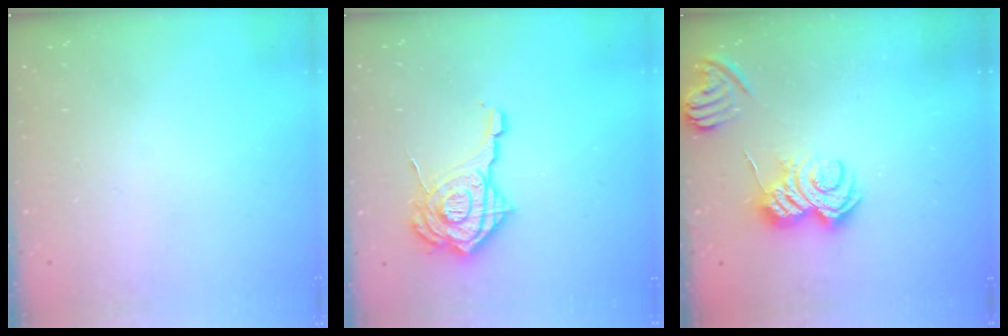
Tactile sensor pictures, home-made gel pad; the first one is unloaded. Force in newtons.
{"total": 18.9, "press": 18.8, "slide": 2.0}
{"total": 7.2, "press": 7.2, "slide": 0.9}